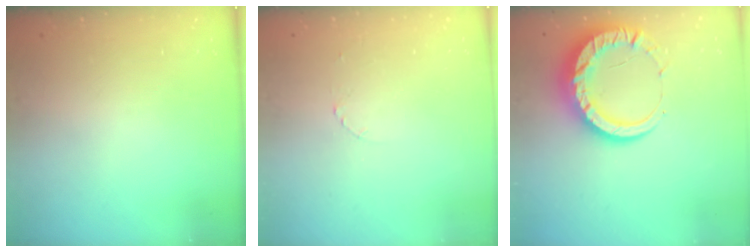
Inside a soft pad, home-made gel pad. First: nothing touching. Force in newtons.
{"total": 1.3, "press": 1.3, "slide": 0.1}
{"total": 14.4, "press": 14.4, "slide": 1.3}